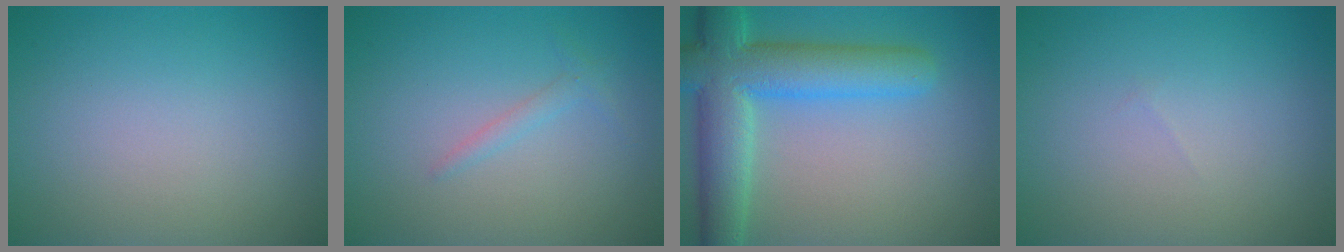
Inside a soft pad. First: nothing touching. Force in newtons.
{"total": 0.9, "press": 0.9, "slide": 0.1}
{"total": 8.5, "press": 8.5, "slide": 0.7}
{"total": 0.0}